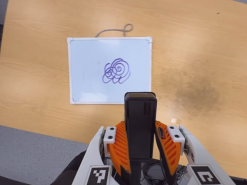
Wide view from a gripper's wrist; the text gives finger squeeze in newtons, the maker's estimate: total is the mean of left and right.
{"total": 4.8, "left": 3.3, "right": 6.2}